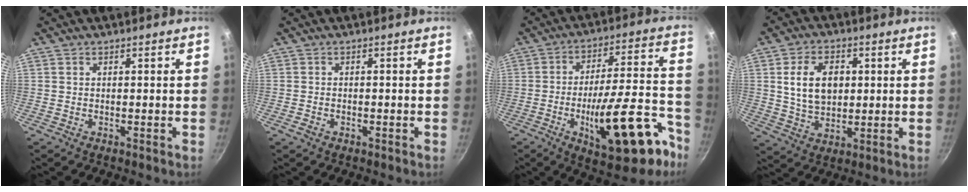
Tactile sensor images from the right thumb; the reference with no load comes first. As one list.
[{"total": 1.5, "force": [-0.7, 0.9, 0.9], "torque": [-0.021, 0.003, -0.015]}, {"total": 22.5, "force": [-9.9, 8.3, 18.4], "torque": [-0.236, 0.057, -0.136]}, {"total": 11.0, "force": [2.0, 7.5, 7.7], "torque": [-0.113, -0.005, 0.038]}]